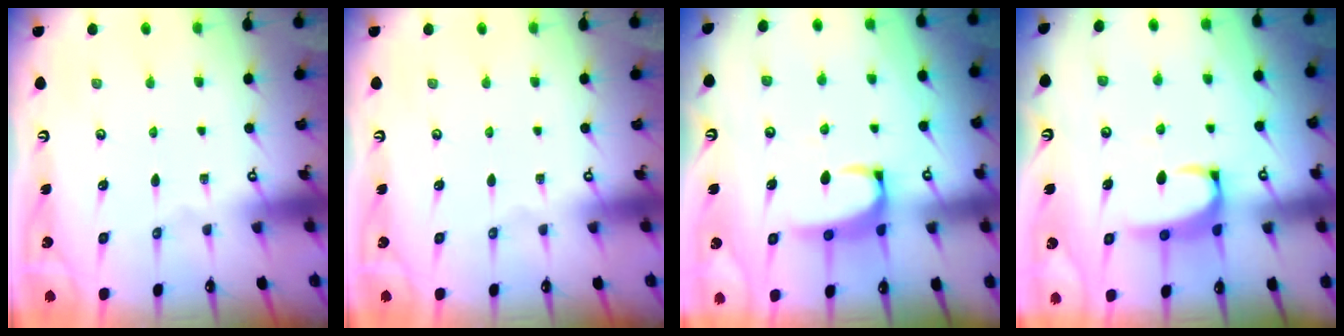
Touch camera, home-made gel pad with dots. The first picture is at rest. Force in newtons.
{"total": 0.0}
{"total": 2.4, "press": 2.3, "slide": 0.8}
{"total": 2.4, "press": 2.3, "slide": 0.8}